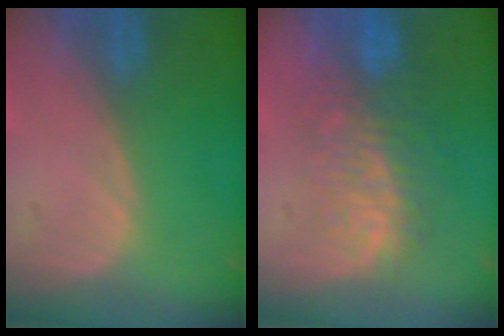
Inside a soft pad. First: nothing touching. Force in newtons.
{"total": 8.7, "press": 7.8, "slide": 3.8}